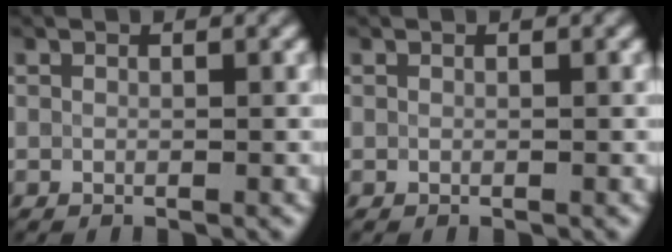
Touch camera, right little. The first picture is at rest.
{"total": 0.0}